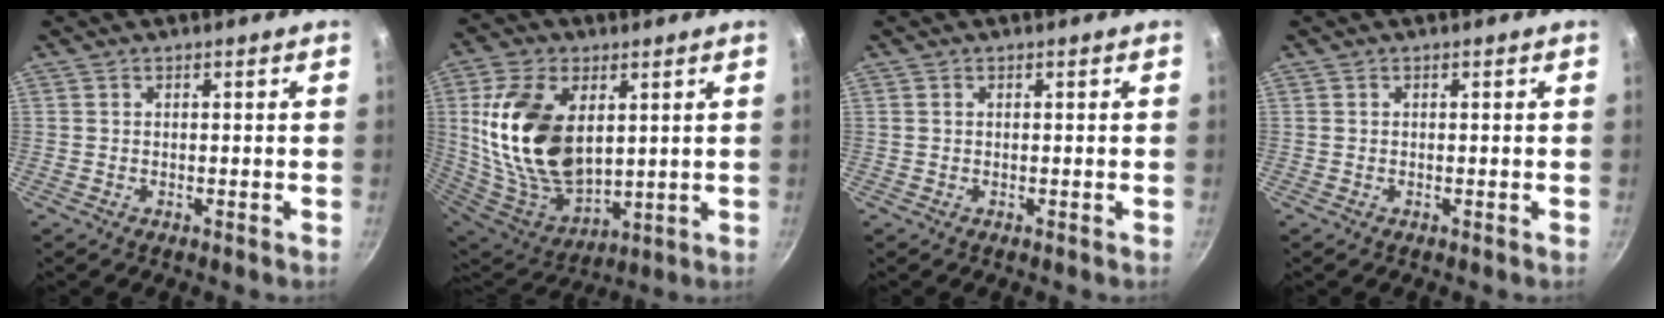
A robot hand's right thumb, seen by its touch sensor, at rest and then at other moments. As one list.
[{"total": 21.3, "force": [4.6, 13.0, 16.2], "torque": [-0.292, -0.031, 0.101]}, {"total": 0.0}, {"total": 0.0}]